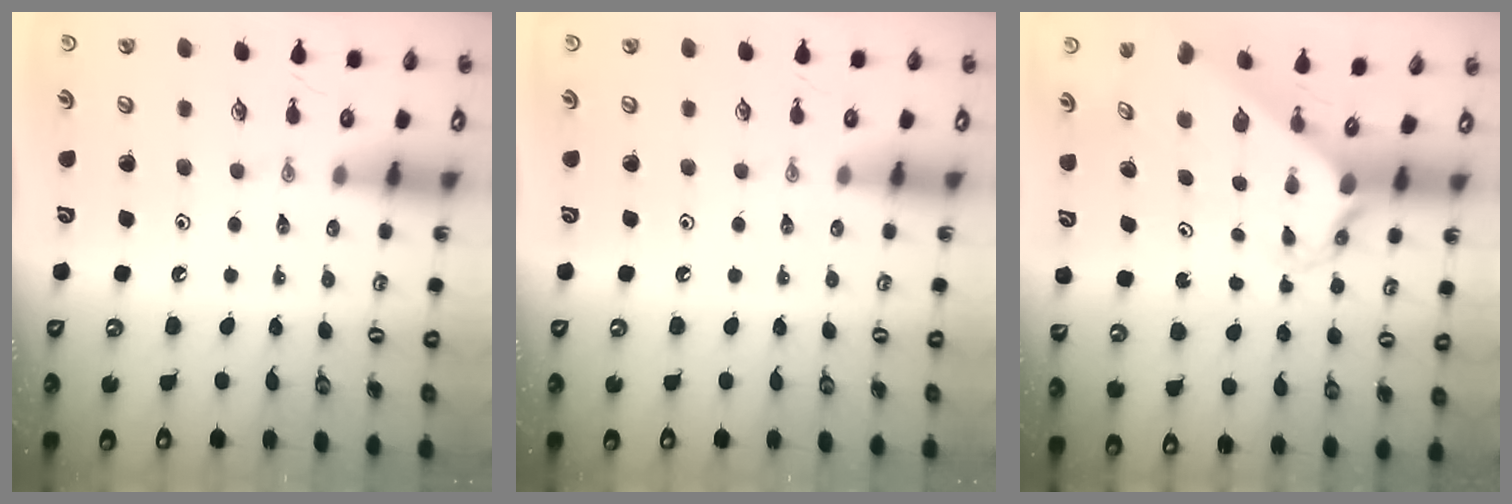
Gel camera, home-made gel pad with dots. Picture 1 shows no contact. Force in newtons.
{"total": 0.0}
{"total": 2.7, "press": 2.7, "slide": 0.3}